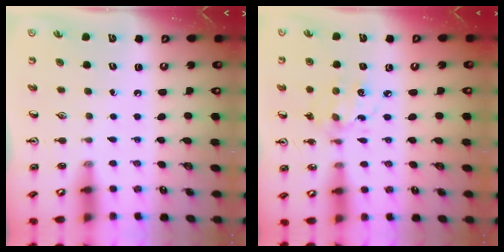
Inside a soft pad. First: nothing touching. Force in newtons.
{"total": 6.9, "press": 6.8, "slide": 0.6}